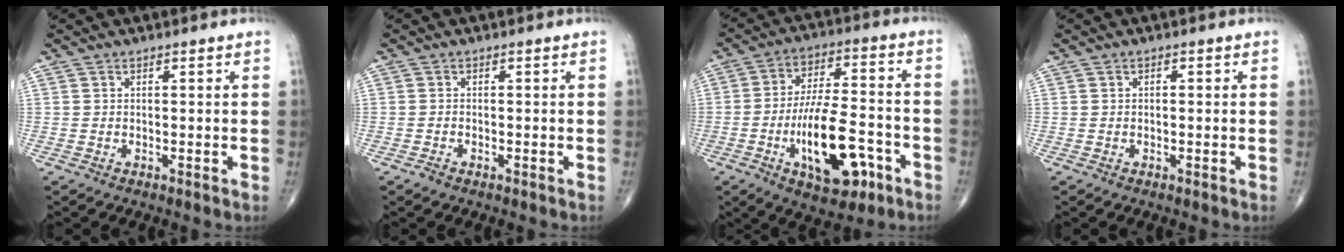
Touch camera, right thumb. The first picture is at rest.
{"total": 0.9, "force": [-0.7, 0.5, 0.4], "torque": [-0.009, 0.003, -0.014]}
{"total": 16.9, "force": [-6.3, 7.2, 14.0], "torque": [-0.217, 0.031, -0.095]}
{"total": 0.5, "force": [0.0, 0.3, 0.5], "torque": [-0.009, 0.001, 0.001]}